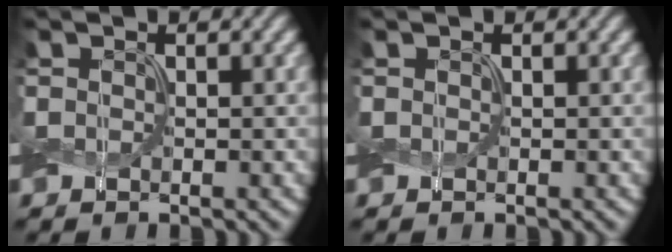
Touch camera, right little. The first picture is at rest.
{"total": 0.0}